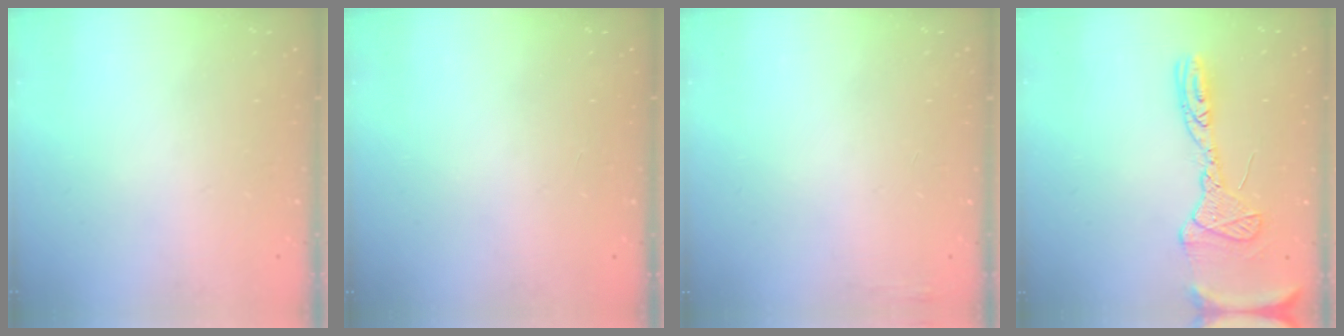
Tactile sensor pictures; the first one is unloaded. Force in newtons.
{"total": 0.0}
{"total": 3.5, "press": 3.1, "slide": 1.6}
{"total": 14.7, "press": 14.6, "slide": 1.4}